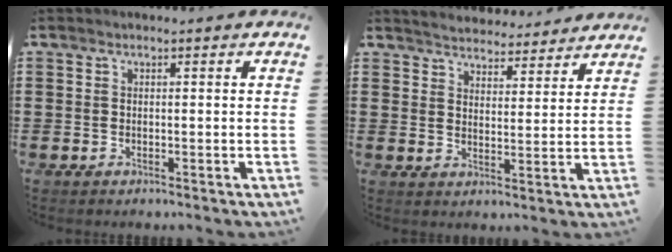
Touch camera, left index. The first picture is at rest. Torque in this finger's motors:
{"motor_torque": [0.02, -0.17, 0.00, -0.07]}